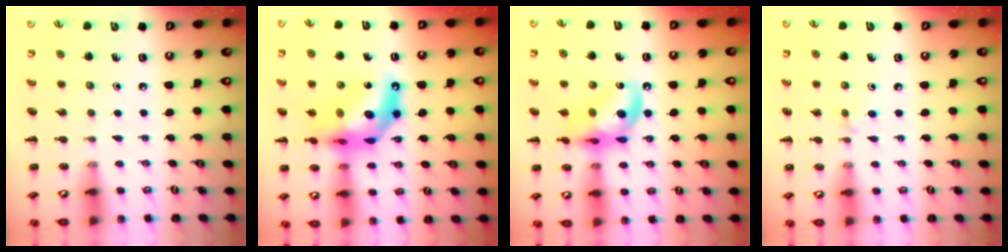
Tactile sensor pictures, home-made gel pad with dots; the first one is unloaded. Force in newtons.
{"total": 15.8, "press": 15.2, "slide": 4.3}
{"total": 13.3, "press": 12.9, "slide": 3.0}
{"total": 4.8, "press": 4.6, "slide": 1.5}